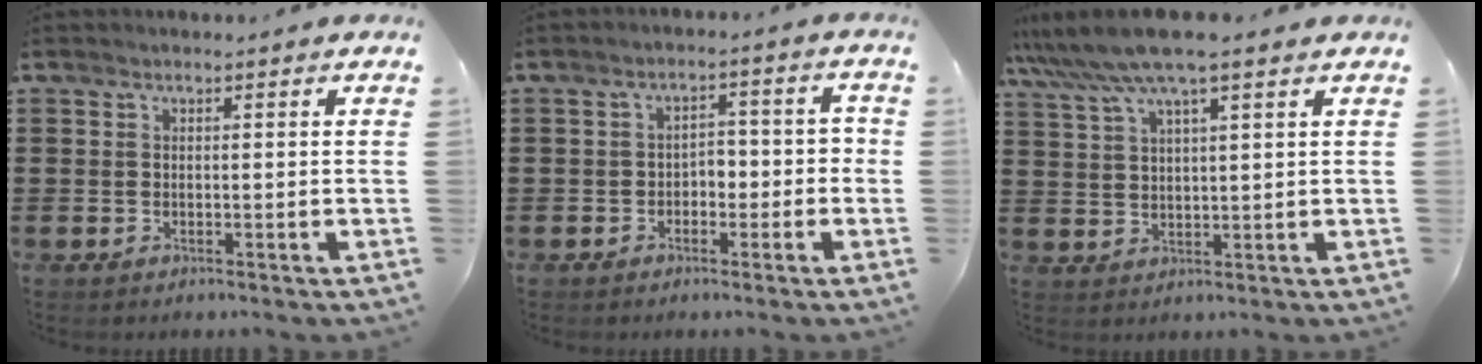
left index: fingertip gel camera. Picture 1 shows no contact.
{"total": 3.1, "force": [-1.8, 1.8, 1.6], "torque": [-0.034, 0.009, -0.041]}
{"total": 7.8, "force": [5.9, 0.5, 5.1], "torque": [-0.114, -0.013, 0.105]}